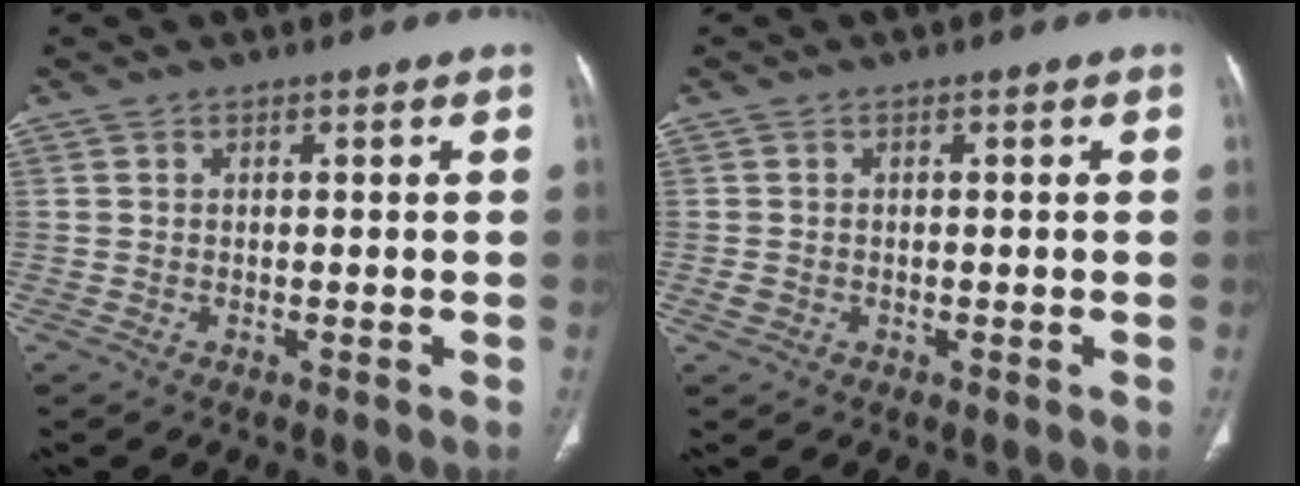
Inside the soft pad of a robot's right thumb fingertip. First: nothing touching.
{"total": 1.2, "force": [-0.4, 1.0, 0.5], "torque": [-0.013, 0.002, -0.006]}